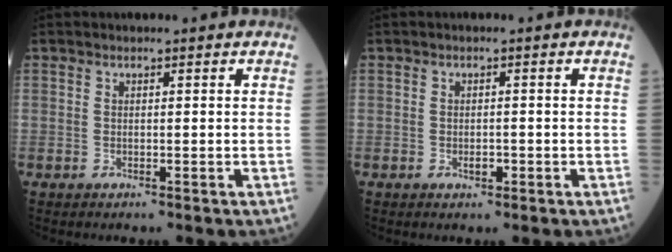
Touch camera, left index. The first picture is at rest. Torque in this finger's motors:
{"motor_torque": [-0.02, 0.01, 0.00, 0.00]}